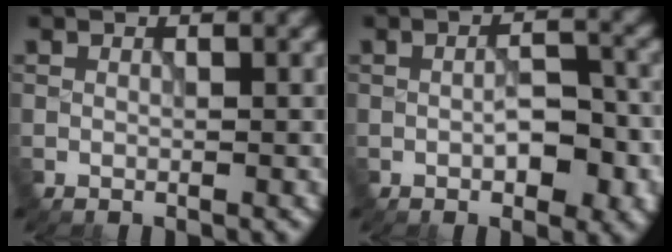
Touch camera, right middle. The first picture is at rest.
{"total": 3.8, "force": [-1.0, 1.7, 3.3], "torque": [-0.054, 0.001, -0.014]}